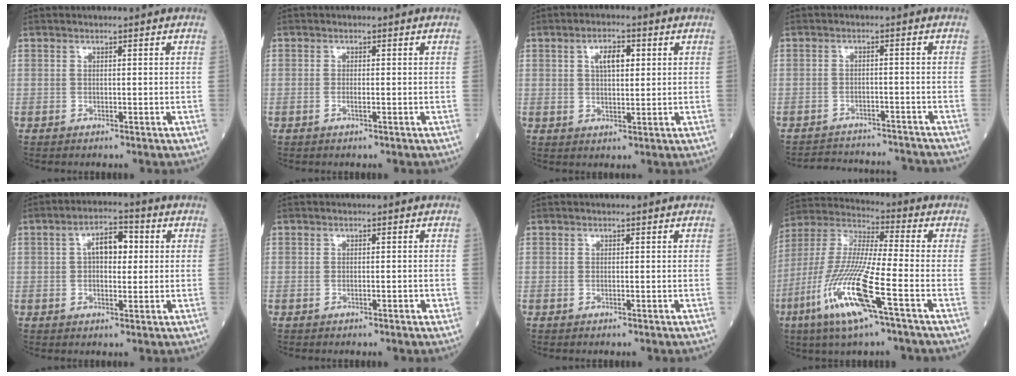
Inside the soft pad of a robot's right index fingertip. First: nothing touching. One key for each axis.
{"total": 0.9, "fx": -0.3, "fy": 0.0, "fz": 0.8, "tx": -0.018, "ty": 0.000, "tz": -0.006}
{"total": 4.5, "fx": 1.5, "fy": 1.9, "fz": 3.8, "tx": -0.065, "ty": 0.006, "tz": 0.025}
{"total": 10.7, "fx": -10.5, "fy": 1.4, "fz": 1.5, "tx": -0.022, "ty": 0.011, "tz": -0.138}
{"total": 5.8, "fx": 1.0, "fy": 2.7, "fz": 5.0, "tx": -0.082, "ty": 0.019, "tz": 0.015}
{"total": 0.7, "fx": -0.3, "fy": 0.2, "fz": 0.6, "tx": -0.009, "ty": 0.001, "tz": -0.002}
{"total": 0.0}
{"total": 16.3, "fx": -7.1, "fy": 0.9, "fz": 14.7, "tx": -0.315, "ty": -0.025, "tz": -0.140}